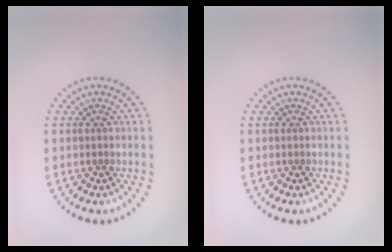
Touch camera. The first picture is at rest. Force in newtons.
{"total": 0.0}